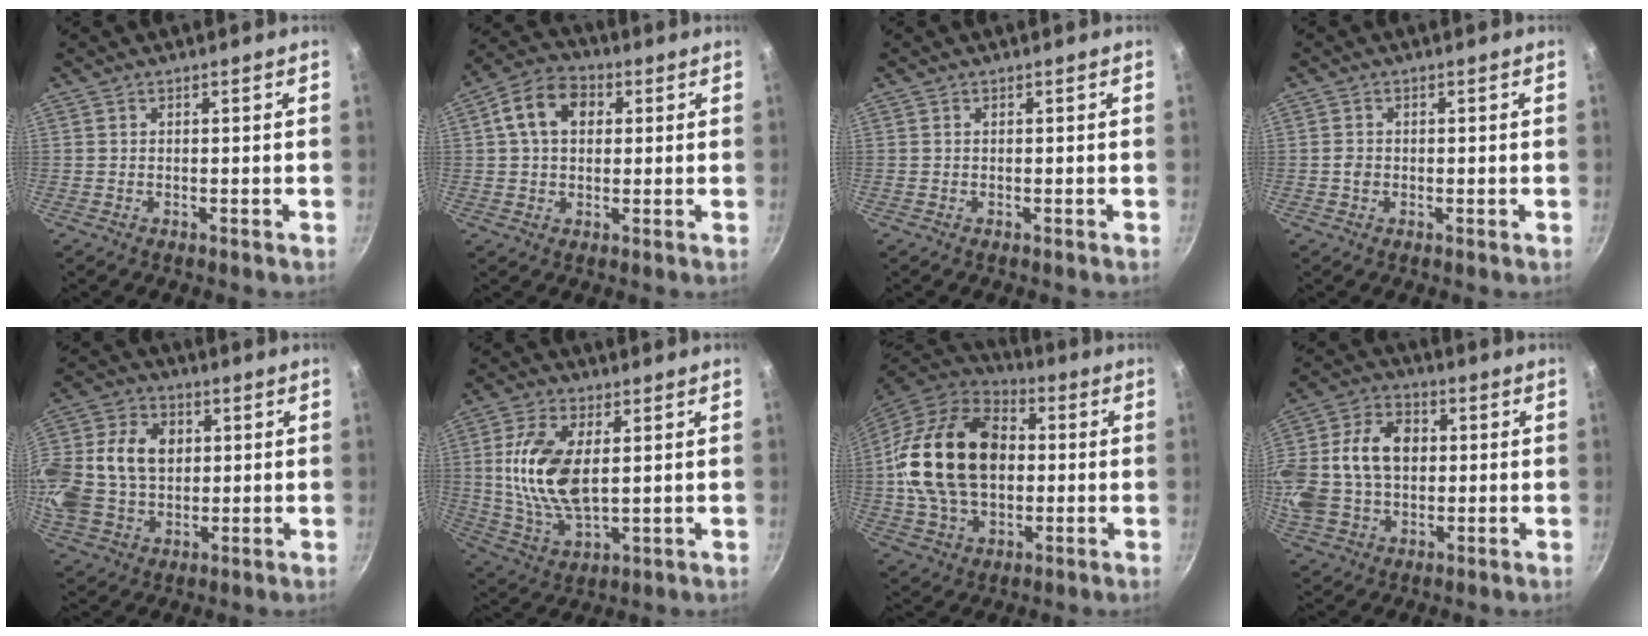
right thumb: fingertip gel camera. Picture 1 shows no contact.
{"total": 10.1, "force": [2.4, 7.3, 6.5], "torque": [-0.092, 0.017, 0.025]}
{"total": 0.0}
{"total": 1.4, "force": [-0.2, 1.1, 0.8], "torque": [-0.016, 0.004, -0.006]}
{"total": 22.7, "force": [3.1, 17.0, 14.7], "torque": [-0.303, 0.025, 0.053]}
{"total": 14.5, "force": [2.3, 7.7, 12.1], "torque": [-0.232, -0.009, 0.048]}
{"total": 24.6, "force": [1.5, 17.1, 17.6], "torque": [-0.308, 0.030, 0.024]}
{"total": 21.3, "force": [1.8, 15.6, 14.3], "torque": [-0.285, 0.031, 0.028]}